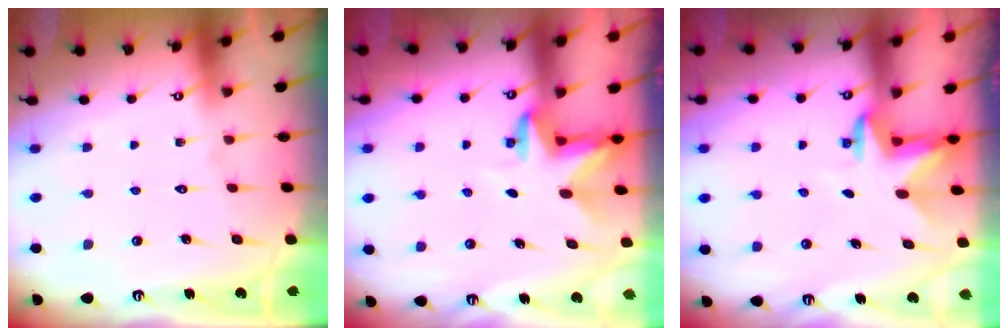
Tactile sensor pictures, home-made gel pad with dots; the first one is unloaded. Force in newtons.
{"total": 3.4, "press": 3.4, "slide": 0.1}
{"total": 3.3, "press": 3.2, "slide": 0.8}